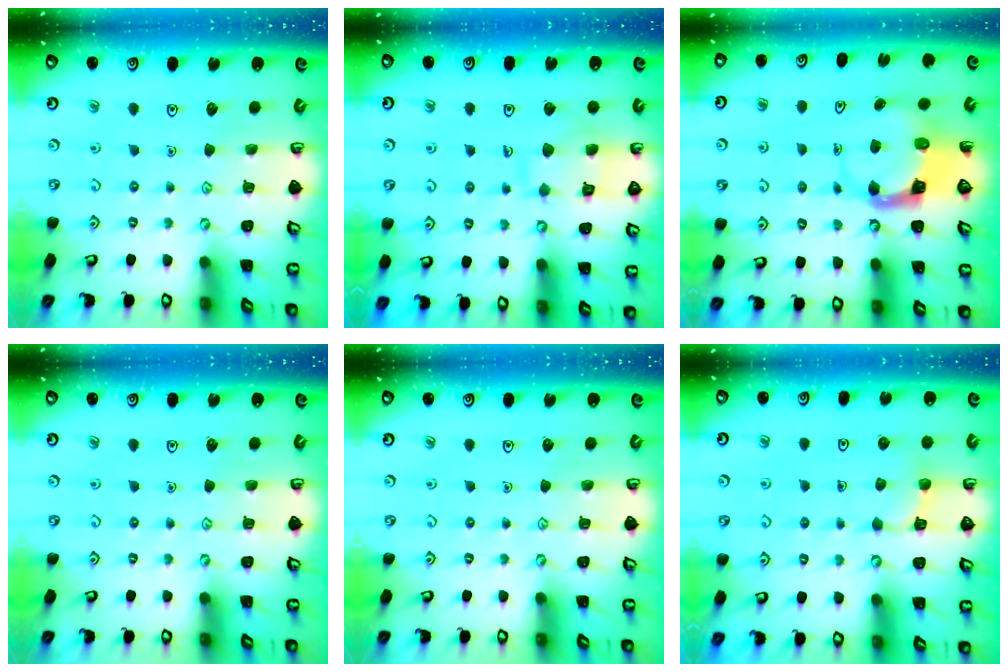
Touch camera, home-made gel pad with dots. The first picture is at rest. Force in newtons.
{"total": 9.3, "press": 9.3, "slide": 0.8}
{"total": 3.6, "press": 3.6, "slide": 0.5}
{"total": 0.0}
{"total": 0.0}
{"total": 3.5, "press": 3.5, "slide": 0.6}